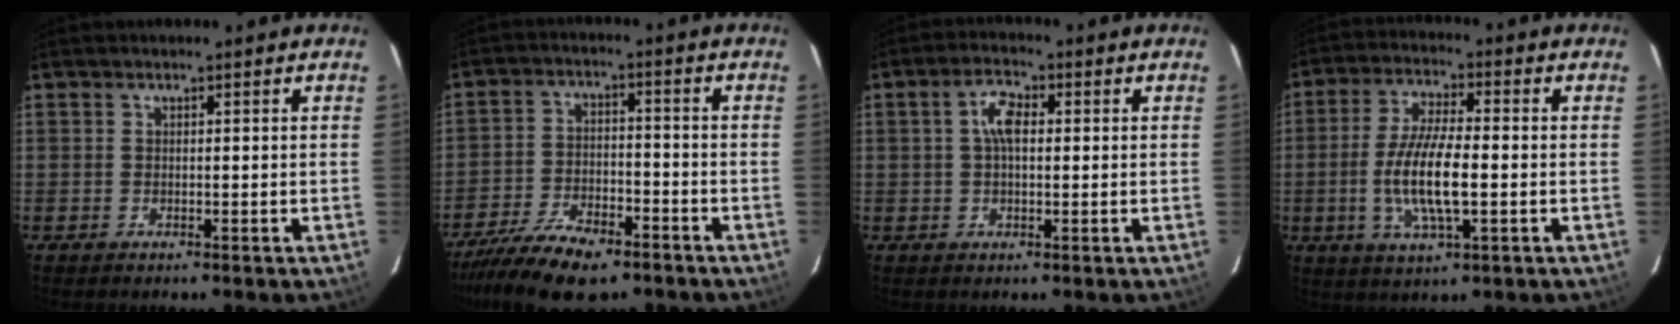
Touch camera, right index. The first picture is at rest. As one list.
[{"total": 13.7, "force": [-10.4, 5.1, 7.3], "torque": [-0.171, -0.020, -0.183]}, {"total": 4.5, "force": [0.6, 2.3, 3.8], "torque": [-0.074, 0.014, 0.012]}, {"total": 11.1, "force": [-1.9, 2.9, 10.5], "torque": [-0.212, -0.005, -0.038]}]